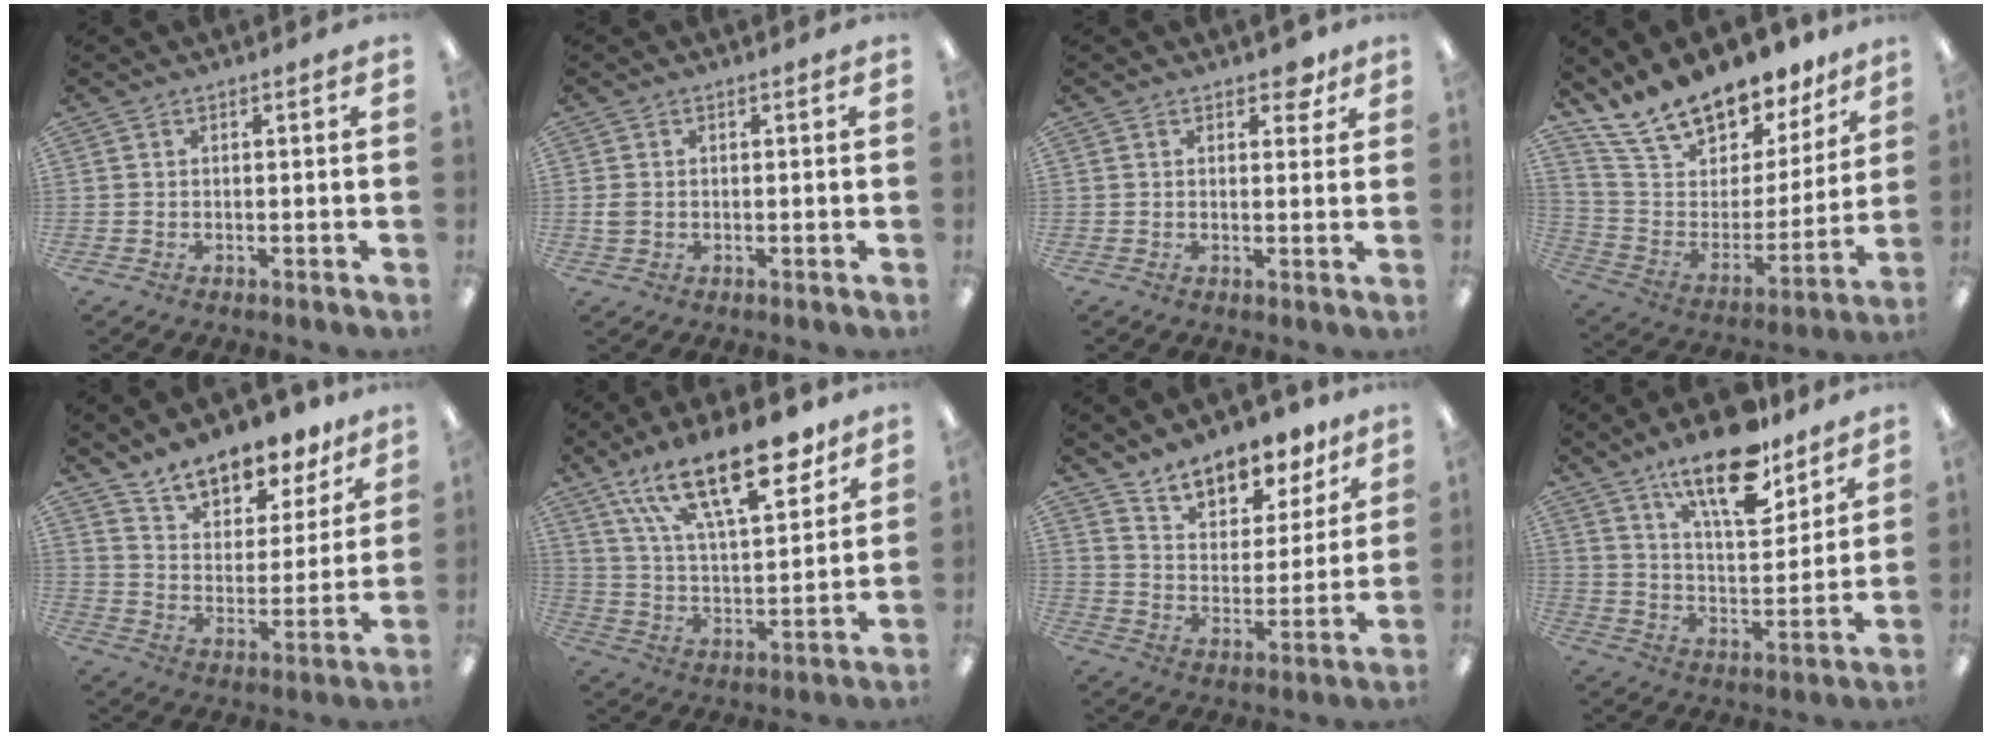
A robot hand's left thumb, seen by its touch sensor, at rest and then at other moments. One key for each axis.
{"total": 2.0, "fx": -0.1, "fy": 1.6, "fz": 1.1, "tx": -0.012, "ty": 0.001, "tz": -0.003}
{"total": 3.9, "fx": 2.5, "fy": 2.1, "fz": 2.1, "tx": -0.014, "ty": -0.005, "tz": 0.039}
{"total": 16.8, "fx": 14.9, "fy": 6.3, "fz": 4.4, "tx": -0.103, "ty": -0.124, "tz": 0.272}
{"total": 11.6, "fx": 10.3, "fy": 4.5, "fz": 2.6, "tx": -0.049, "ty": -0.081, "tz": 0.189}
{"total": 23.1, "fx": 14.7, "fy": 9.0, "fz": 15.3, "tx": -0.244, "ty": -0.071, "tz": 0.247}
{"total": 11.5, "fx": 10.0, "fy": 4.9, "fz": 2.8, "tx": -0.052, "ty": -0.075, "tz": 0.183}
{"total": 17.6, "fx": 12.7, "fy": 6.5, "fz": 10.4, "tx": -0.167, "ty": -0.070, "tz": 0.214}